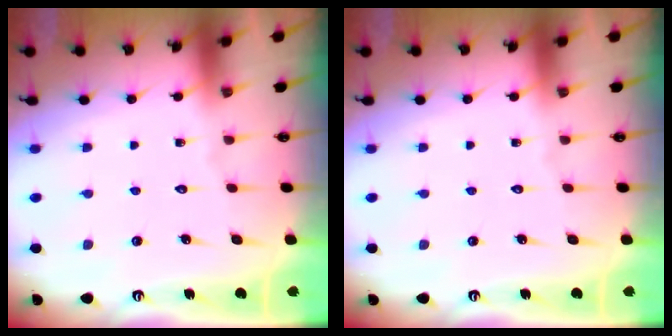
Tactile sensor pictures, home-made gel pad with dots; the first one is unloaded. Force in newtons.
{"total": 0.0}